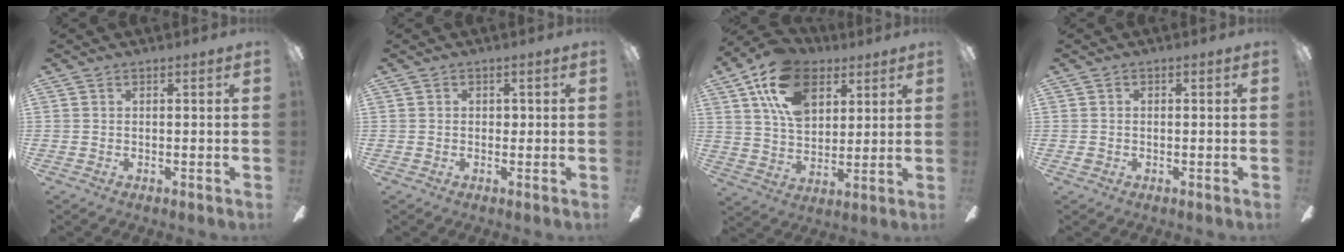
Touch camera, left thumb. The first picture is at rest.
{"total": 1.0, "force": [0.0, 0.9, 0.5], "torque": [-0.010, 0.007, -0.002]}
{"total": 16.8, "force": [8.5, 10.6, 9.9], "torque": [-0.186, -0.012, 0.156]}
{"total": 1.0, "force": [-0.4, 0.8, 0.3], "torque": [-0.006, 0.004, -0.010]}